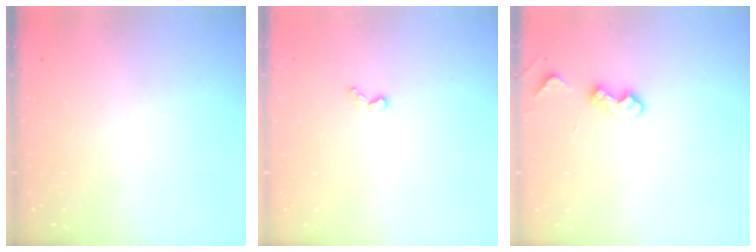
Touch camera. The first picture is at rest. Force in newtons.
{"total": 3.3, "press": 3.2, "slide": 0.5}
{"total": 5.4, "press": 5.3, "slide": 0.7}